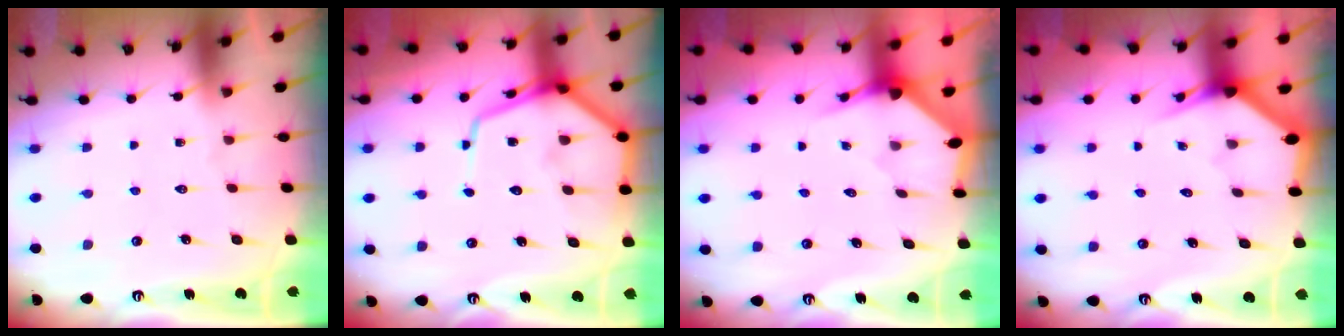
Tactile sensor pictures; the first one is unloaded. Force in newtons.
{"total": 12.1, "press": 12.0, "slide": 1.1}
{"total": 2.8, "press": 2.8, "slide": 0.3}
{"total": 2.9, "press": 2.9, "slide": 0.1}